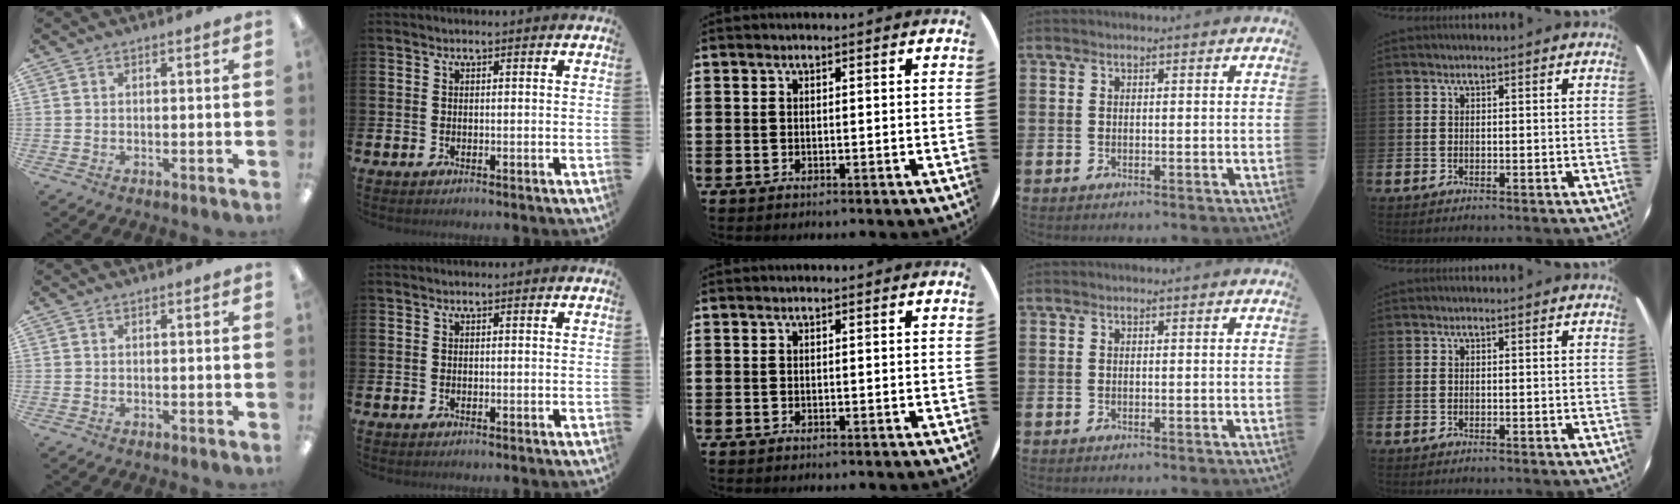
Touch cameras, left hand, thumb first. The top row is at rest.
{}